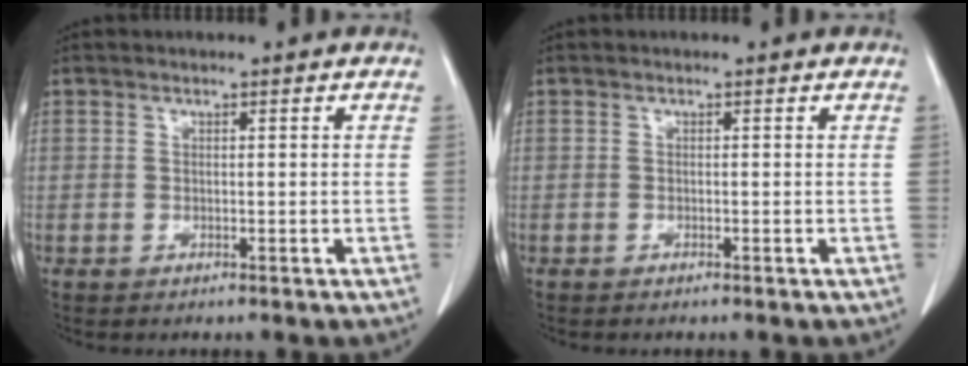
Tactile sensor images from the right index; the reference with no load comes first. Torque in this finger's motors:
{"motor_torque": [-0.04, 0.12, 0.03, 0.00]}